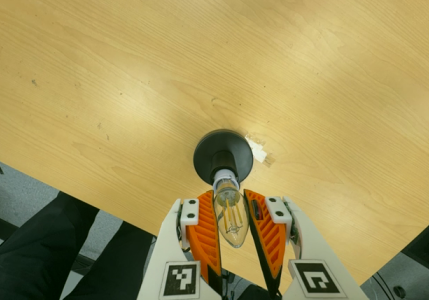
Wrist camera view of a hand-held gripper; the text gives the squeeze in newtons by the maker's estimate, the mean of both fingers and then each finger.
{"total": 10.4, "left": 9.4, "right": 11.4}